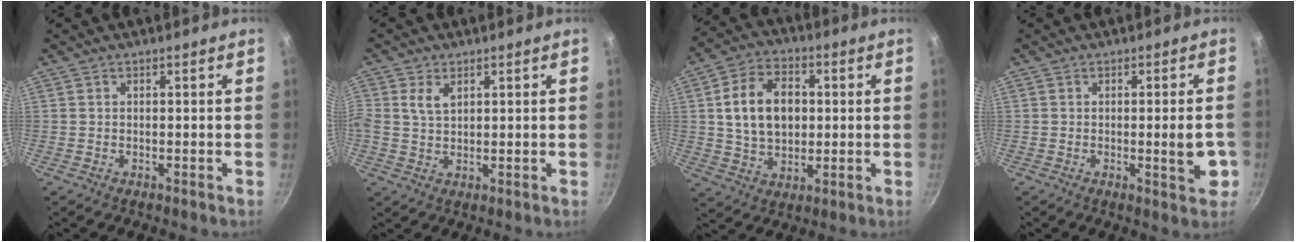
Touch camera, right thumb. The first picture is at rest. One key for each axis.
{"total": 3.8, "fx": 1.5, "fy": 2.4, "fz": 2.6, "tx": -0.048, "ty": -0.002, "tz": 0.029}
{"total": 13.2, "fx": 1.6, "fy": 9.3, "fz": 9.2, "tx": -0.136, "ty": 0.008, "tz": 0.027}
{"total": 6.0, "fx": -1.2, "fy": 1.4, "fz": 5.7, "tx": -0.070, "ty": -0.004, "tz": -0.016}